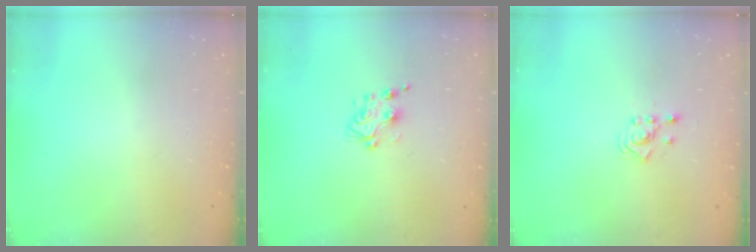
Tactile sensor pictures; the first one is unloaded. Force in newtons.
{"total": 5.9, "press": 5.9, "slide": 0.5}
{"total": 2.9, "press": 2.7, "slide": 1.0}